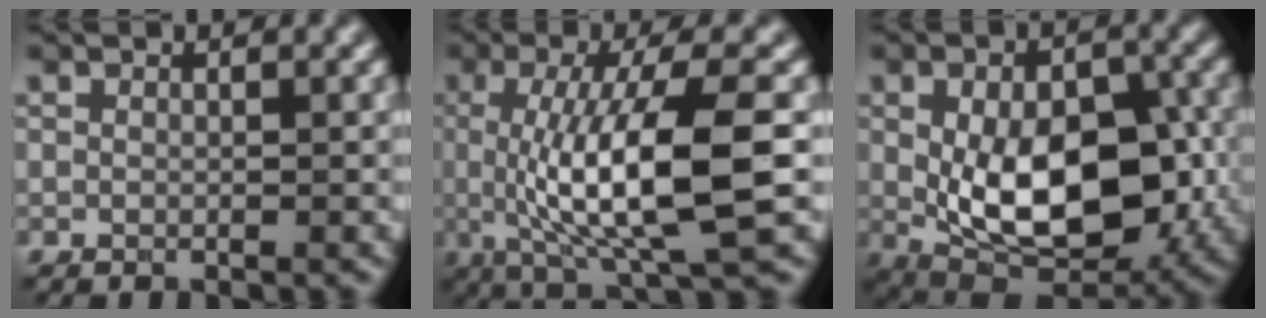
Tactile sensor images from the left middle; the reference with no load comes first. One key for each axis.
{"total": 10.4, "fx": -0.7, "fy": 2.8, "fz": 10.0, "tx": -0.159, "ty": -0.009, "tz": -0.007}
{"total": 11.3, "fx": -1.2, "fy": 6.5, "fz": 9.1, "tx": -0.151, "ty": -0.019, "tz": -0.005}